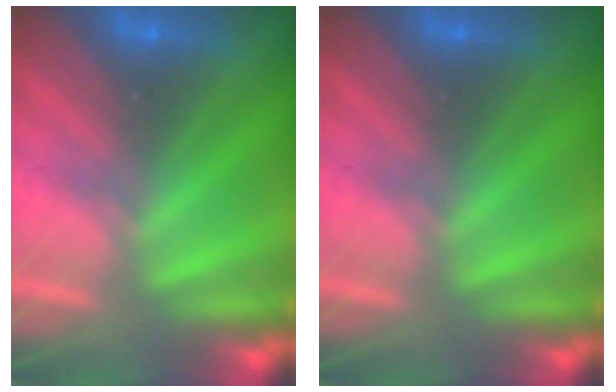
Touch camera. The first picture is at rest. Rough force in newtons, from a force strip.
{"total": 0.0}